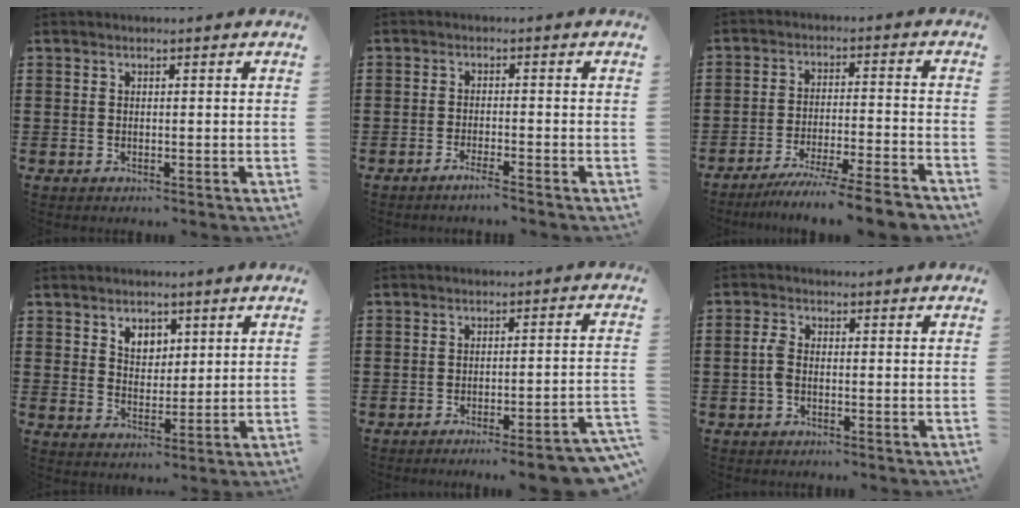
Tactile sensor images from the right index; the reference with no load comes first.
{"total": 2.0, "force": [-1.7, -0.3, 1.0], "torque": [-0.016, -0.001, -0.032]}
{"total": 6.9, "force": [-6.3, -0.6, 2.7], "torque": [-0.051, -0.011, -0.122]}
{"total": 3.7, "force": [2.2, 2.6, 1.3], "torque": [-0.028, 0.007, 0.038]}
{"total": 4.5, "force": [-3.8, -0.4, 2.5], "torque": [-0.040, -0.015, -0.070]}
{"total": 2.5, "force": [-0.6, 1.2, 2.0], "torque": [-0.055, -0.003, -0.016]}